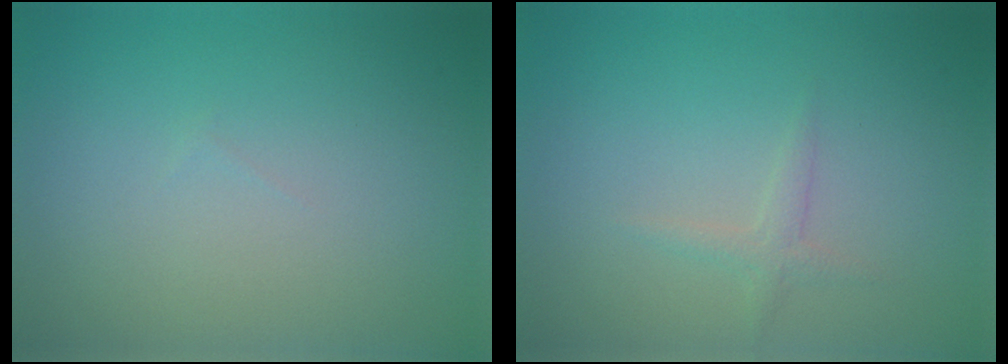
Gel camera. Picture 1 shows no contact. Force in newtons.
{"total": 1.1, "press": 1.1, "slide": 0.0}